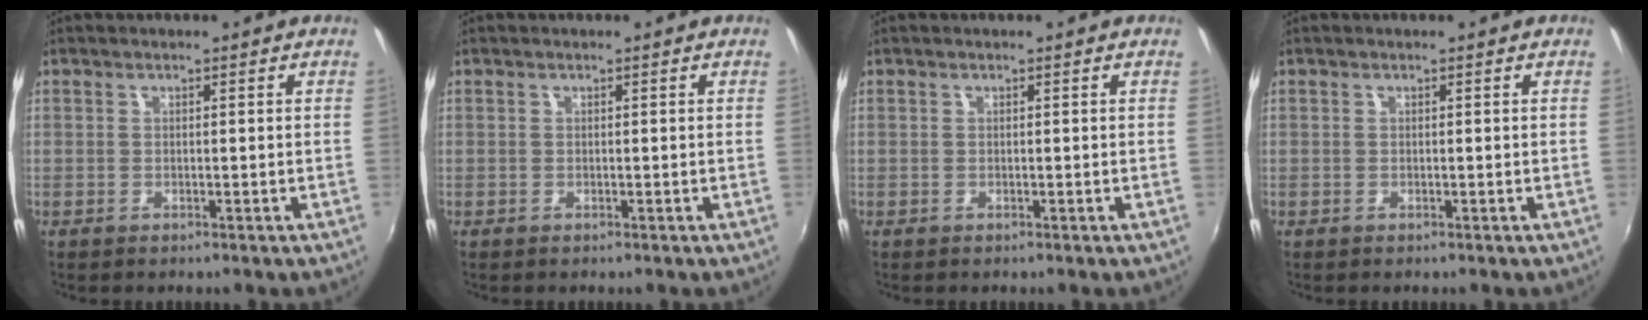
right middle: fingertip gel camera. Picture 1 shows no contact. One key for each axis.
{"total": 0.0}
{"total": 0.0}
{"total": 0.0}